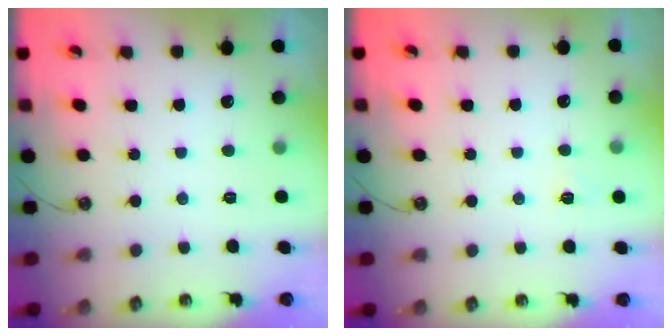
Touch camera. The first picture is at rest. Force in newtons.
{"total": 3.6, "press": 3.5, "slide": 0.4}